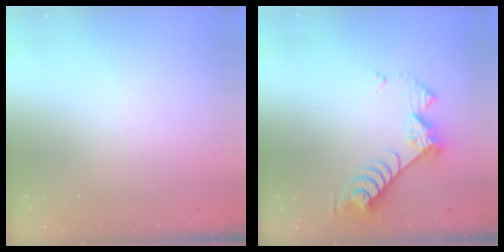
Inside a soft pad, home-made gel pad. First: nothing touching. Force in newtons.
{"total": 9.6, "press": 9.5, "slide": 0.7}